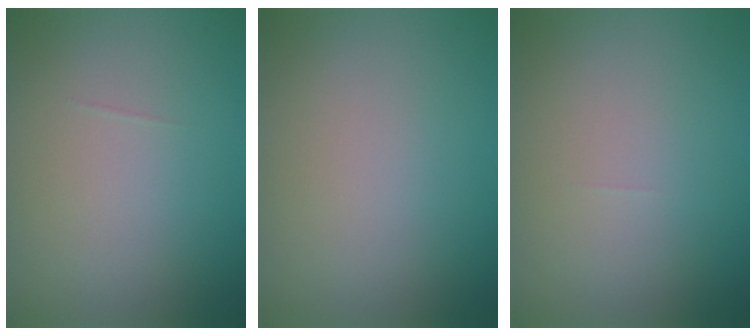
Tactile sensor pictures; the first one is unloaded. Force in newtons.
{"total": 0.0}
{"total": 0.0}